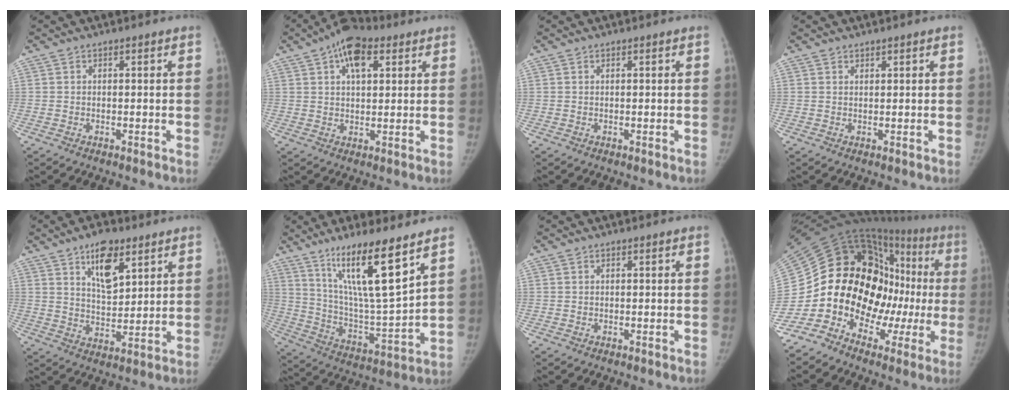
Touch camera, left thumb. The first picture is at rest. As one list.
[{"total": 9.7, "force": [4.4, 5.1, 6.9], "torque": [-0.092, 0.004, 0.065]}, {"total": 0.0}, {"total": 0.7, "force": [0.5, 0.3, 0.2], "torque": [-0.002, -0.004, 0.009]}, {"total": 10.1, "force": [5.5, 4.9, 7.0], "torque": [-0.087, -0.033, 0.094]}, {"total": 18.0, "force": [11.2, 2.4, 13.9], "torque": [-0.233, -0.070, 0.208]}, {"total": 0.0}, {"total": 27.3, "force": [-4.9, 17.8, 20.2], "torque": [-0.314, 0.110, -0.080]}]